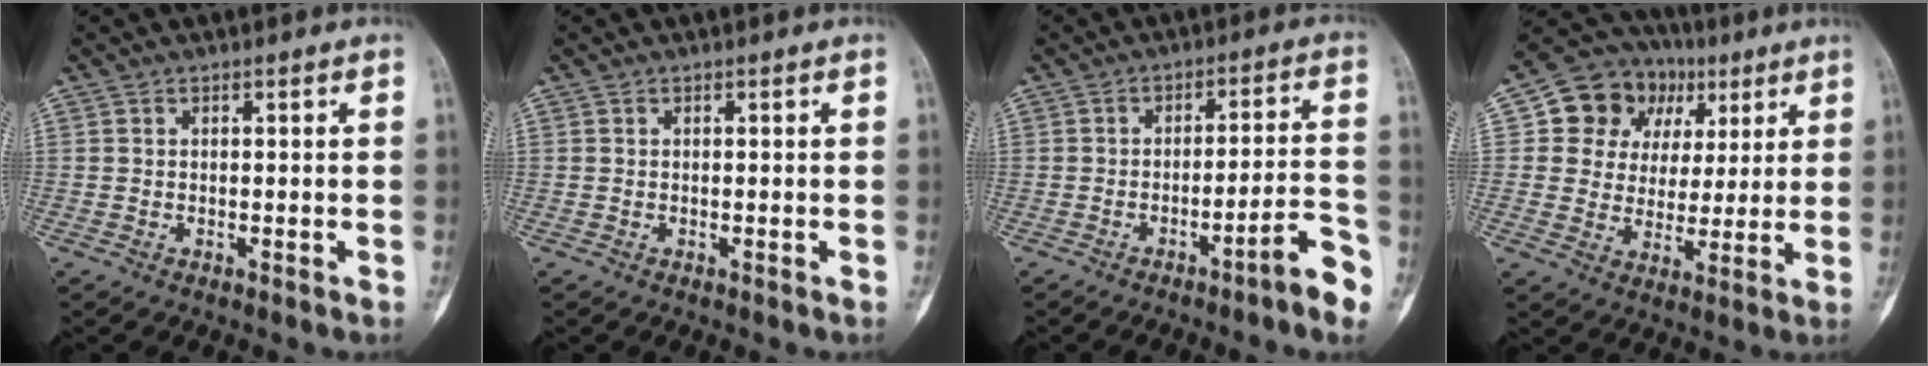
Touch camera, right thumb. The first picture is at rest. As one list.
[{"total": 0.0}, {"total": 8.0, "force": [-4.6, 0.7, 6.5], "torque": [-0.089, 0.039, -0.063]}, {"total": 14.6, "force": [5.2, 12.3, 5.9], "torque": [-0.048, 0.012, 0.086]}]